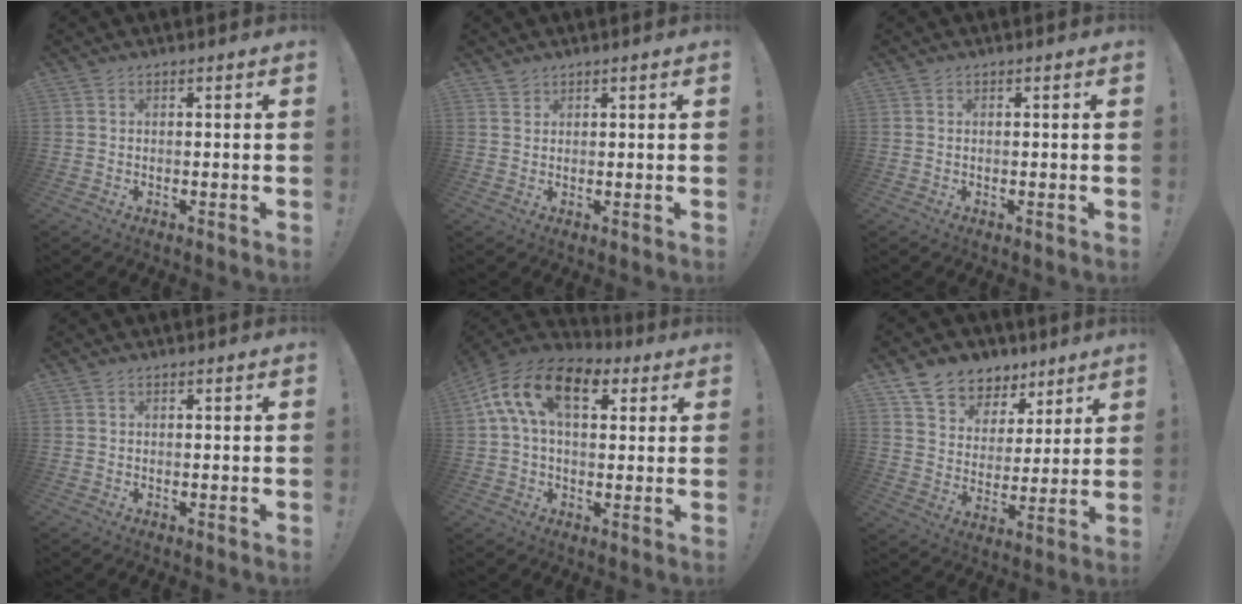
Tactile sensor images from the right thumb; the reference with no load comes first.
{"total": 1.6, "force": [1.5, 0.7, 0.2], "torque": [0.003, -0.010, 0.027]}
{"total": 0.0}
{"total": 0.0}
{"total": 16.9, "force": [5.8, 9.7, 12.5], "torque": [-0.217, -0.003, 0.101]}
{"total": 9.1, "force": [6.7, 5.9, 1.7], "torque": [-0.037, -0.053, 0.131]}